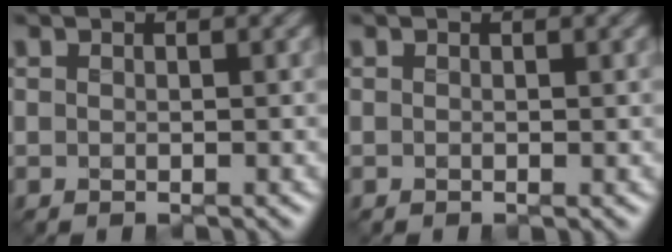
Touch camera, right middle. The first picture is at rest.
{"total": 0.0}